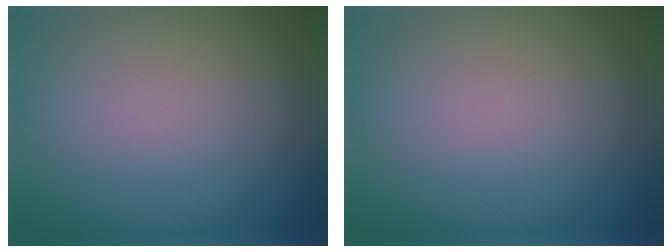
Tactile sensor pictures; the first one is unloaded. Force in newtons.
{"total": 0.0}